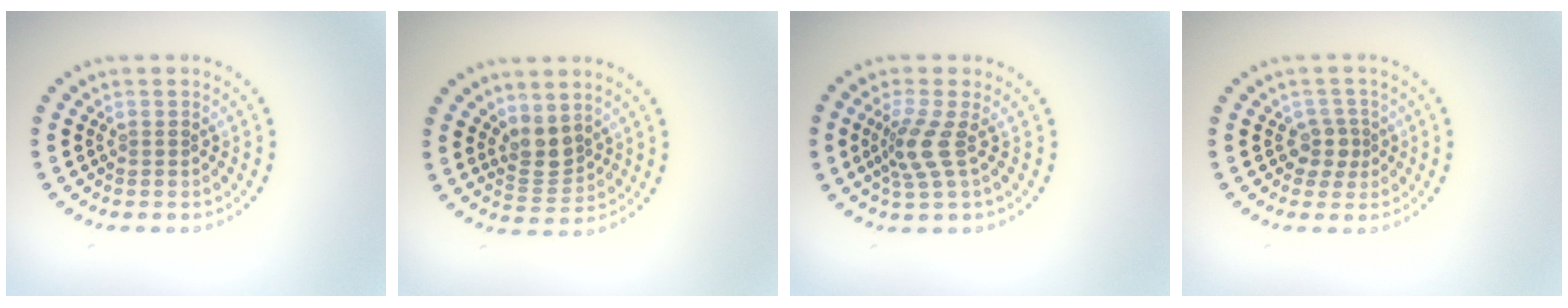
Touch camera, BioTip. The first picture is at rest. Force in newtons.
{"total": 2.7, "press": 2.2, "slide": 1.5}
{"total": 2.8, "press": 2.0, "slide": 1.9}
{"total": 1.8, "press": 1.5, "slide": 1.1}